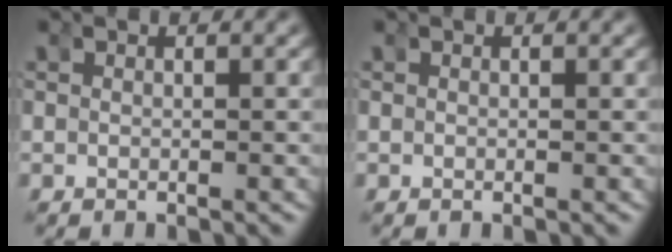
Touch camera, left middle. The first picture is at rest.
{"total": 0.0}